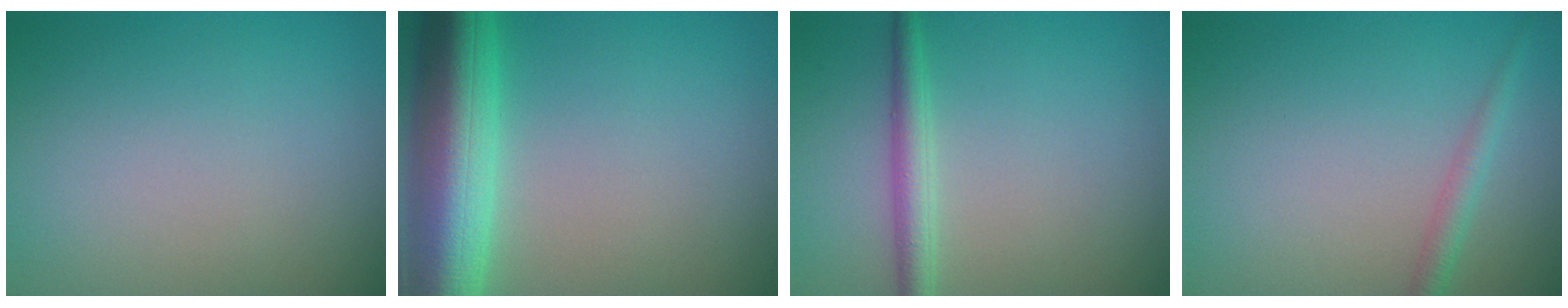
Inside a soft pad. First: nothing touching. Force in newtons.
{"total": 9.2, "press": 9.2, "slide": 0.4}
{"total": 2.4, "press": 2.4, "slide": 0.1}
{"total": 1.6, "press": 1.6, "slide": 0.1}